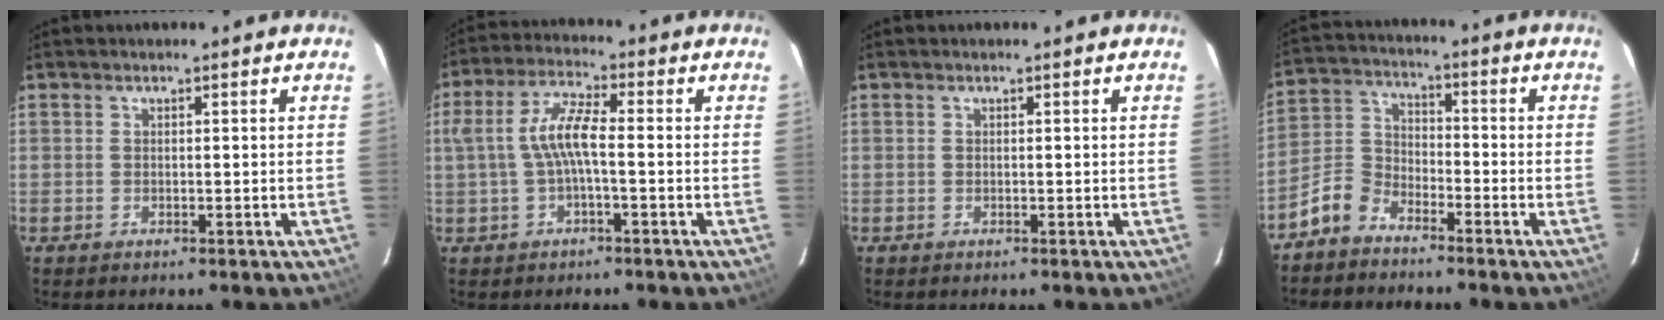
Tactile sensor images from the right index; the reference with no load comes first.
{"total": 7.1, "force": [-0.9, 1.7, 6.8], "torque": [-0.143, 0.011, -0.013]}
{"total": 0.0}
{"total": 7.4, "force": [-5.5, 4.2, 2.6], "torque": [-0.071, 0.028, -0.118]}